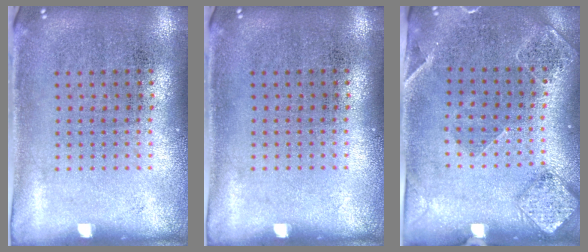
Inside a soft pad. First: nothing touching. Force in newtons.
{"total": 0.0}
{"total": 1.6, "press": 1.6, "slide": 0.4}